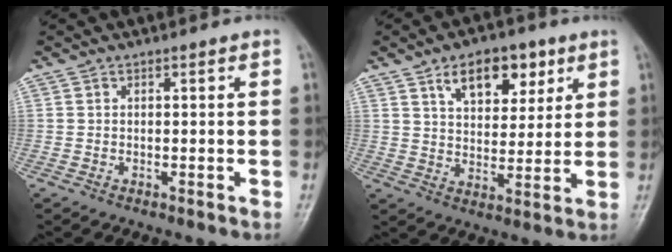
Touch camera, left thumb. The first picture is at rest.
{"total": 11.4, "force": [5.9, 6.6, 7.1], "torque": [-0.070, -0.026, 0.095]}